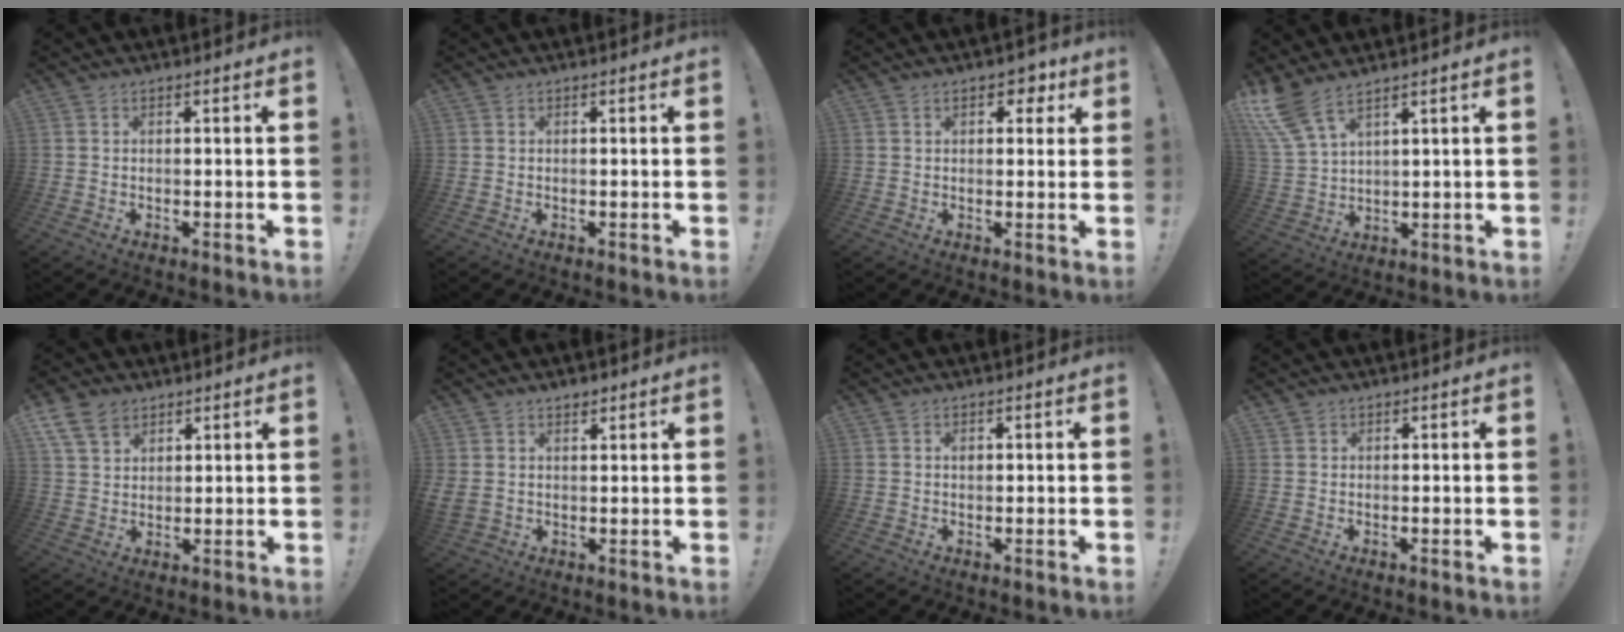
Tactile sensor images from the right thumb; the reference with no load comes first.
{"total": 0.0}
{"total": 4.9, "force": [2.3, 2.9, 3.2], "torque": [-0.035, -0.004, 0.036]}
{"total": 8.3, "force": [6.1, 2.1, 5.2], "torque": [-0.113, -0.026, 0.122]}
{"total": 8.3, "force": [5.3, 5.4, 3.6], "torque": [-0.064, -0.022, 0.108]}
{"total": 3.9, "force": [2.2, 2.8, 1.4], "torque": [-0.010, -0.012, 0.041]}
{"total": 0.8, "force": [0.2, 0.5, 0.6], "torque": [-0.013, 0.002, 0.004]}
{"total": 0.5, "force": [0.5, 0.2, 0.0], "torque": [0.006, -0.004, 0.008]}